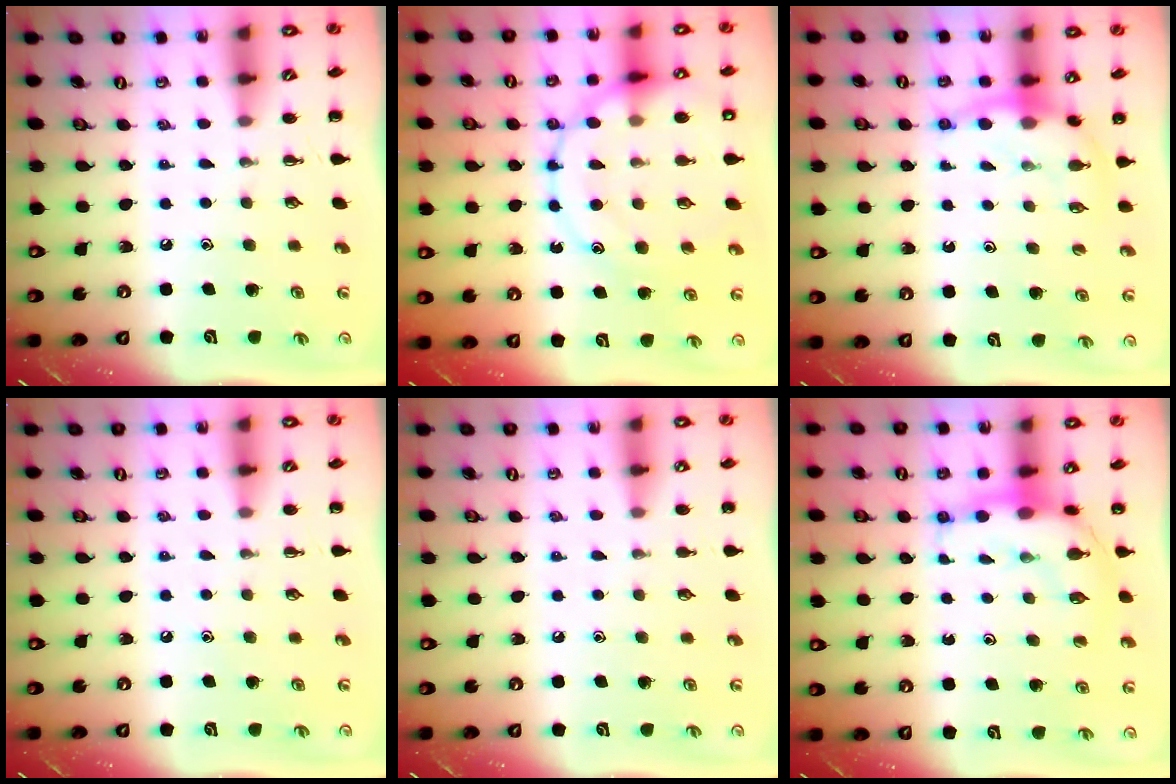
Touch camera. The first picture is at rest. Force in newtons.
{"total": 19.3, "press": 19.2, "slide": 2.0}
{"total": 8.2, "press": 8.1, "slide": 1.4}
{"total": 5.2, "press": 4.8, "slide": 1.9}
{"total": 5.3, "press": 5.0, "slide": 1.9}
{"total": 9.5, "press": 9.4, "slide": 1.6}